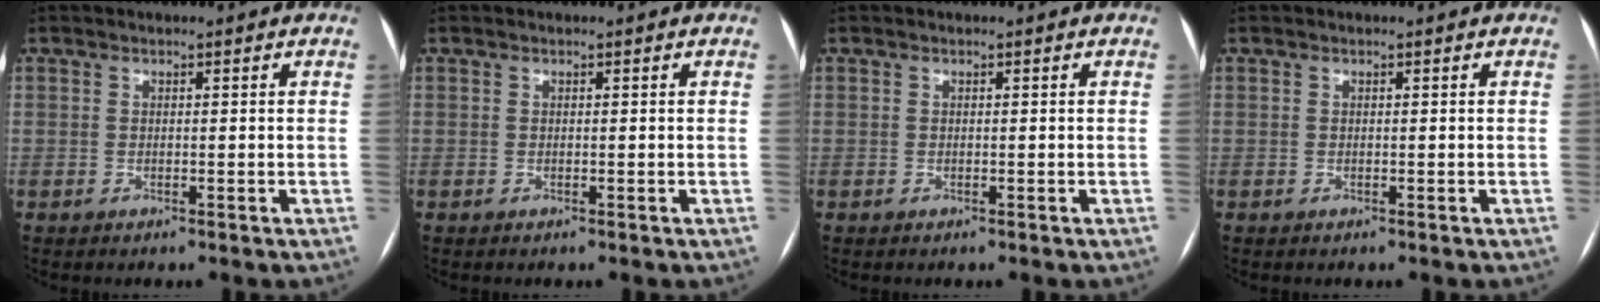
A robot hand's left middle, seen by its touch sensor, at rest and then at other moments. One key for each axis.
{"total": 0.0}
{"total": 0.0}
{"total": 0.0}